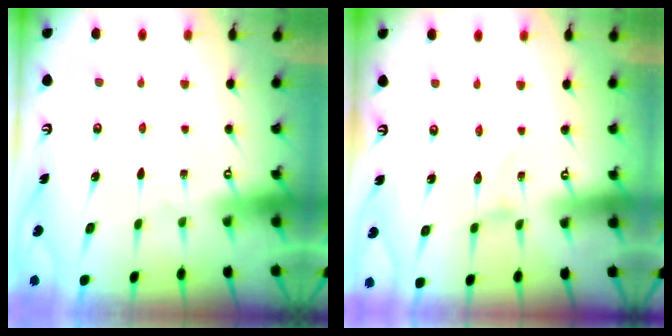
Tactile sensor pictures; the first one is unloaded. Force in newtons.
{"total": 0.0}